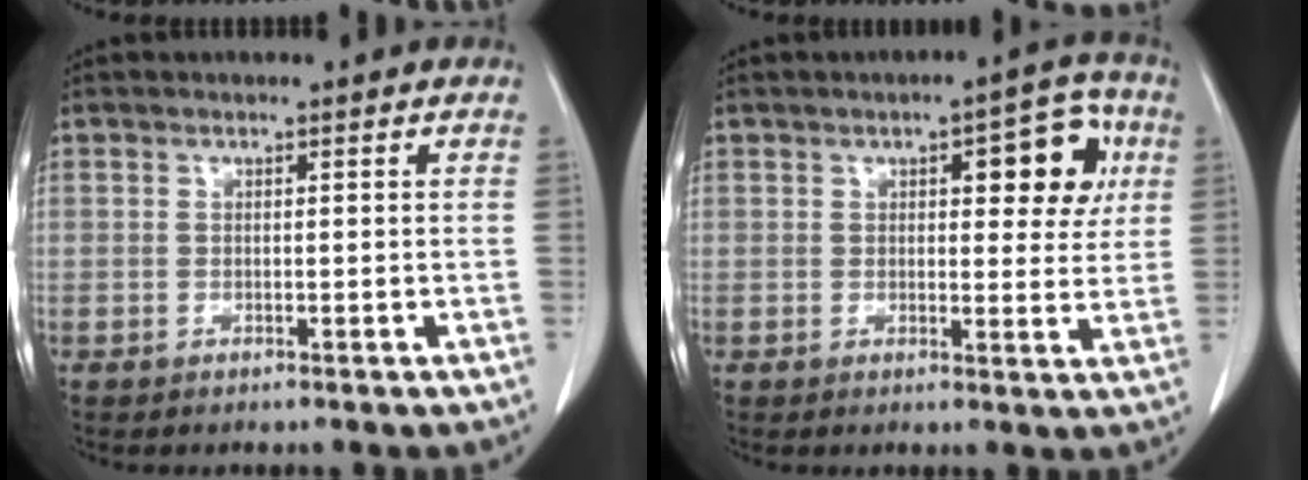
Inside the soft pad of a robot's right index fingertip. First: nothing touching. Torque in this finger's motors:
{"motor_torque": [0.44, 0.34, 0.14, 0.07]}